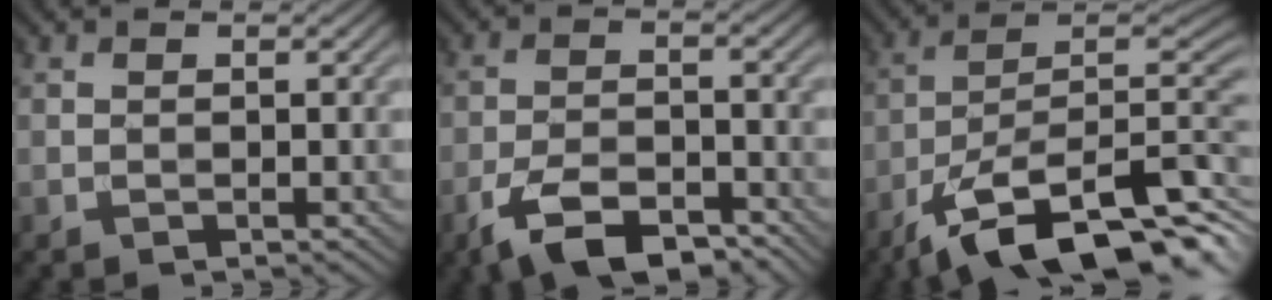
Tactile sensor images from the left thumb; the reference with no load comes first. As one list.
[{"total": 8.7, "force": [-5.9, 3.5, 5.4], "torque": [-0.095, -0.002, -0.112]}, {"total": 17.9, "force": [-10.7, 7.0, 12.5], "torque": [-0.195, -0.022, -0.184]}]